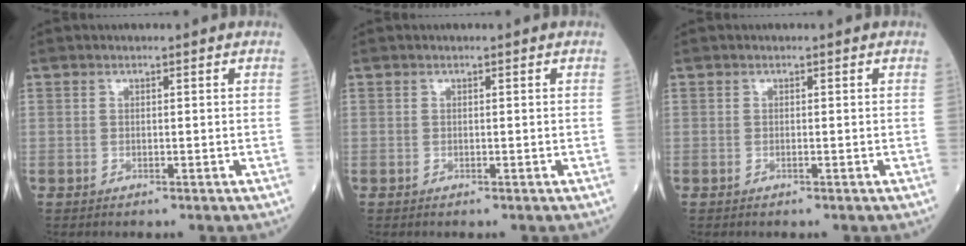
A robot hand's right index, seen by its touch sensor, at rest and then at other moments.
{"total": 0.0}
{"total": 0.0}